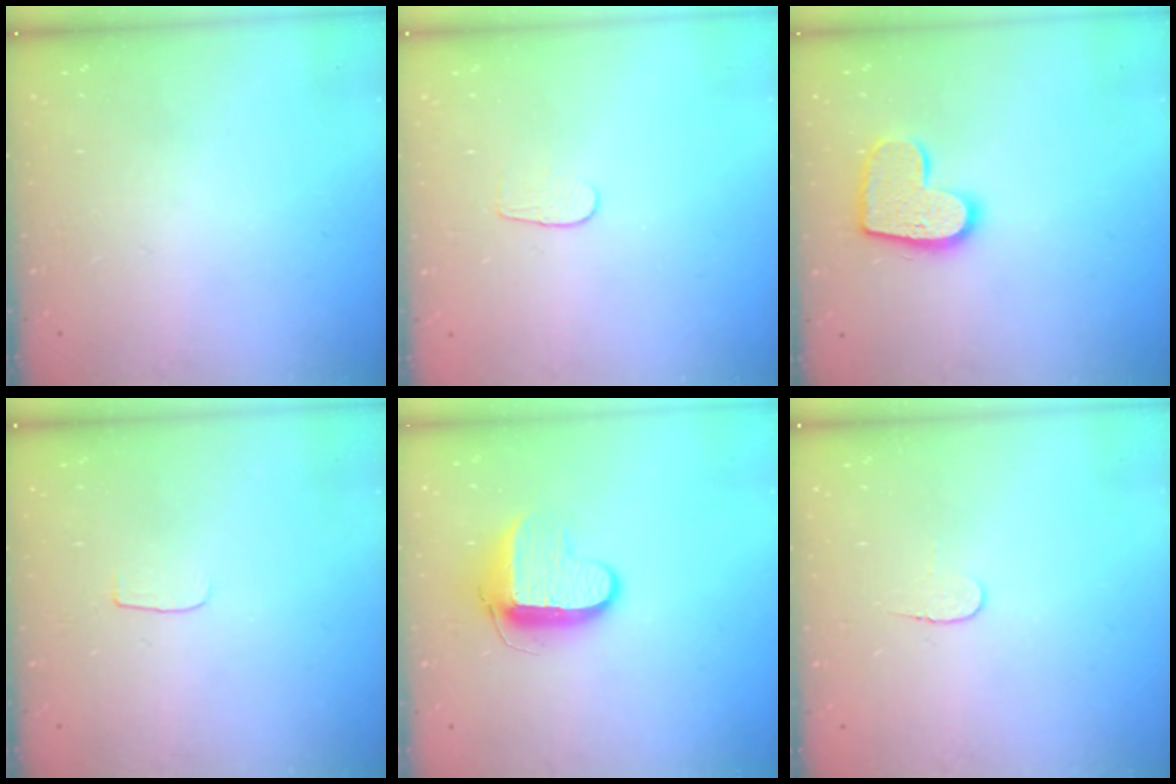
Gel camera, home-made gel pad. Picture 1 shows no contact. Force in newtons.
{"total": 4.3, "press": 4.3, "slide": 0.5}
{"total": 13.5, "press": 13.5, "slide": 0.8}
{"total": 3.1, "press": 3.1, "slide": 0.3}
{"total": 9.9, "press": 9.8, "slide": 0.5}
{"total": 4.0, "press": 4.0, "slide": 0.4}